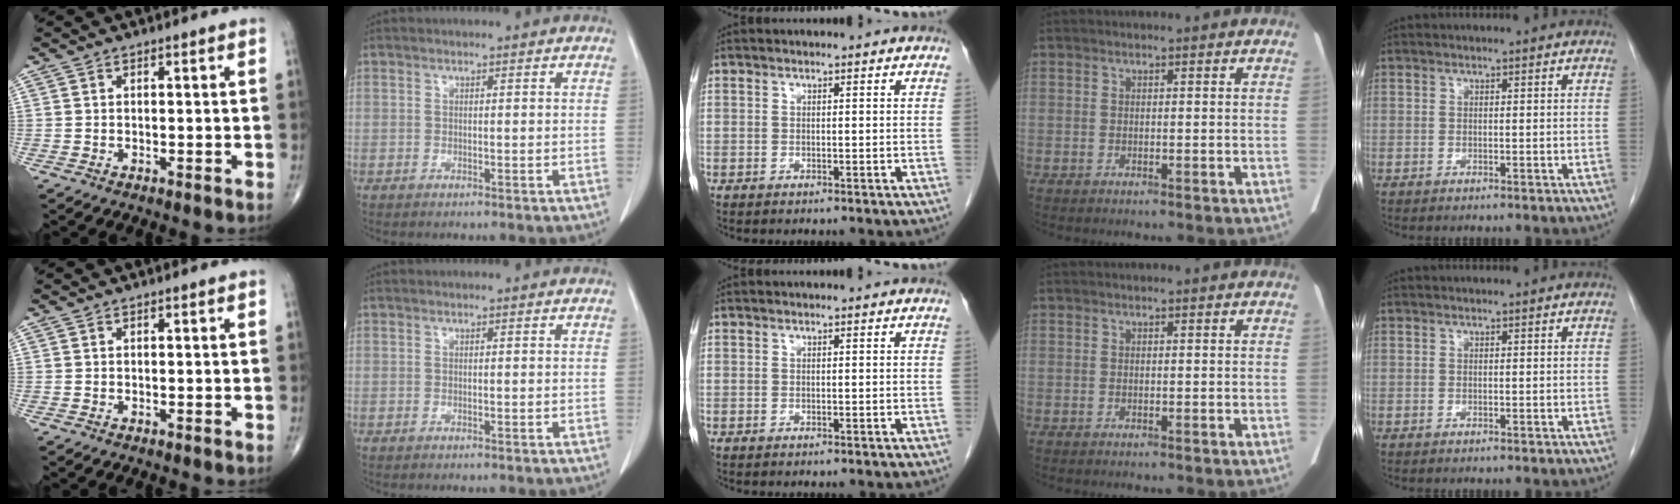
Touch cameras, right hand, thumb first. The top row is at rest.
{}